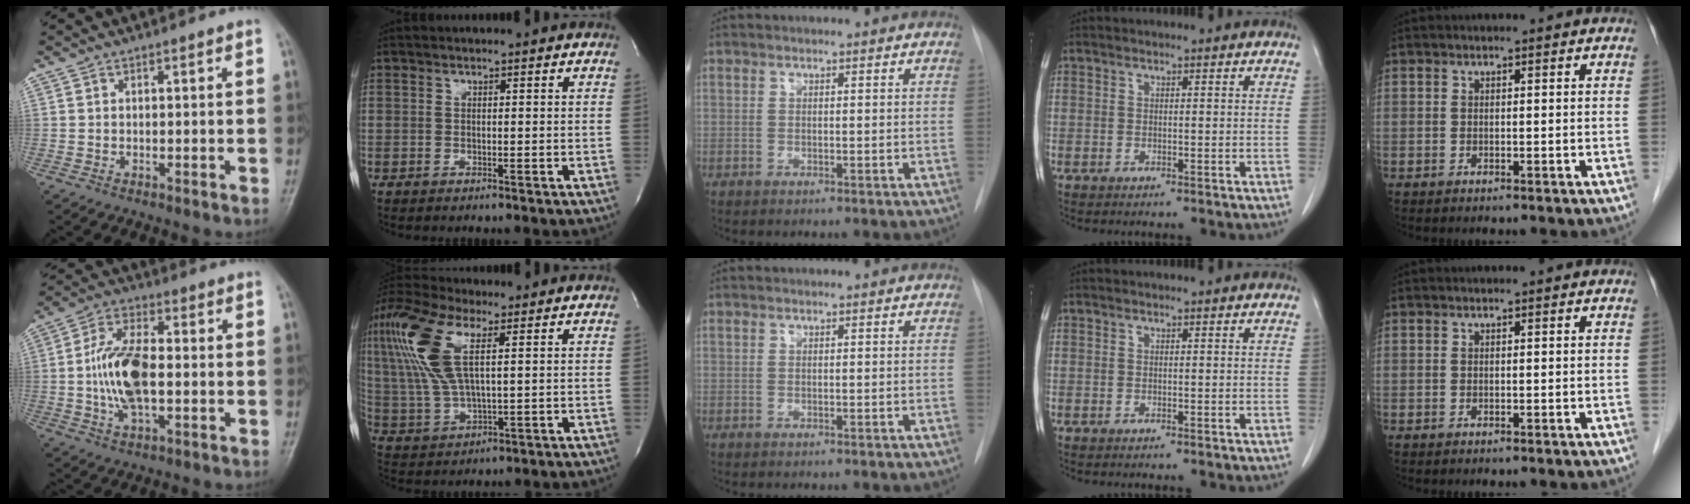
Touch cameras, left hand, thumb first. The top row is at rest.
{"thumb": {"total": 12.3, "force": [-0.7, 6.2, 10.6], "torque": [-0.207, 0.011, -0.015]}, "index": {"total": 12.3, "force": [4.3, 3.7, 10.9], "torque": [-0.266, 0.020, 0.084]}}